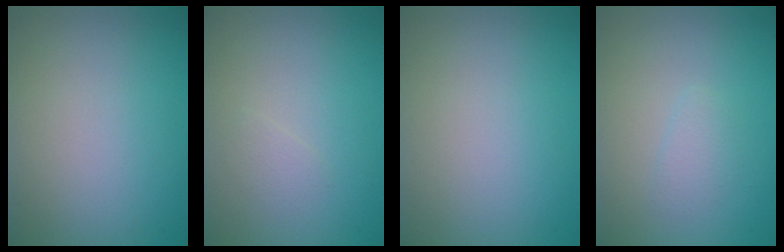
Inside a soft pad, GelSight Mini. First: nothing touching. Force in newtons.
{"total": 0.8, "press": 0.8, "slide": 0.0}
{"total": 0.0}
{"total": 1.1, "press": 1.1, "slide": 0.0}